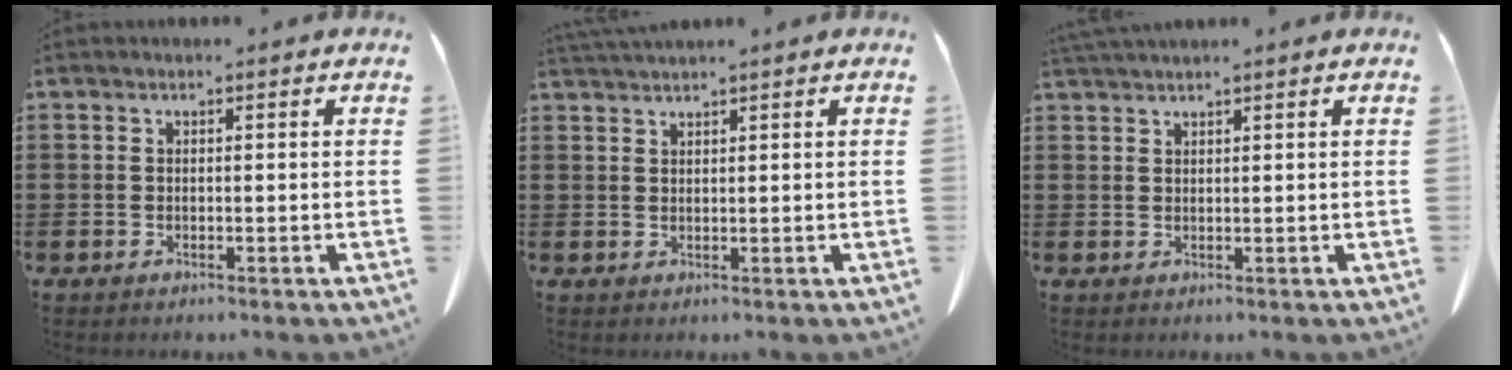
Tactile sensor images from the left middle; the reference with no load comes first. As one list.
[{"total": 1.7, "force": [1.6, -0.3, 0.3], "torque": [-0.009, -0.003, 0.034]}, {"total": 1.7, "force": [1.6, -0.2, 0.4], "torque": [-0.011, -0.004, 0.033]}]